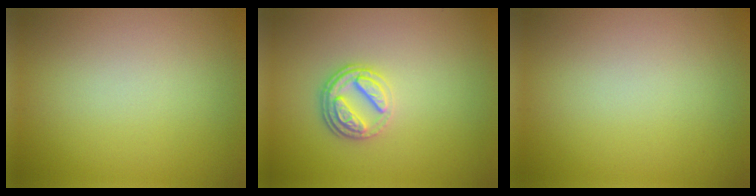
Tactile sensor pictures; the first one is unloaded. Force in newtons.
{"total": 3.0, "press": 2.3, "slide": 1.9}
{"total": 0.0}